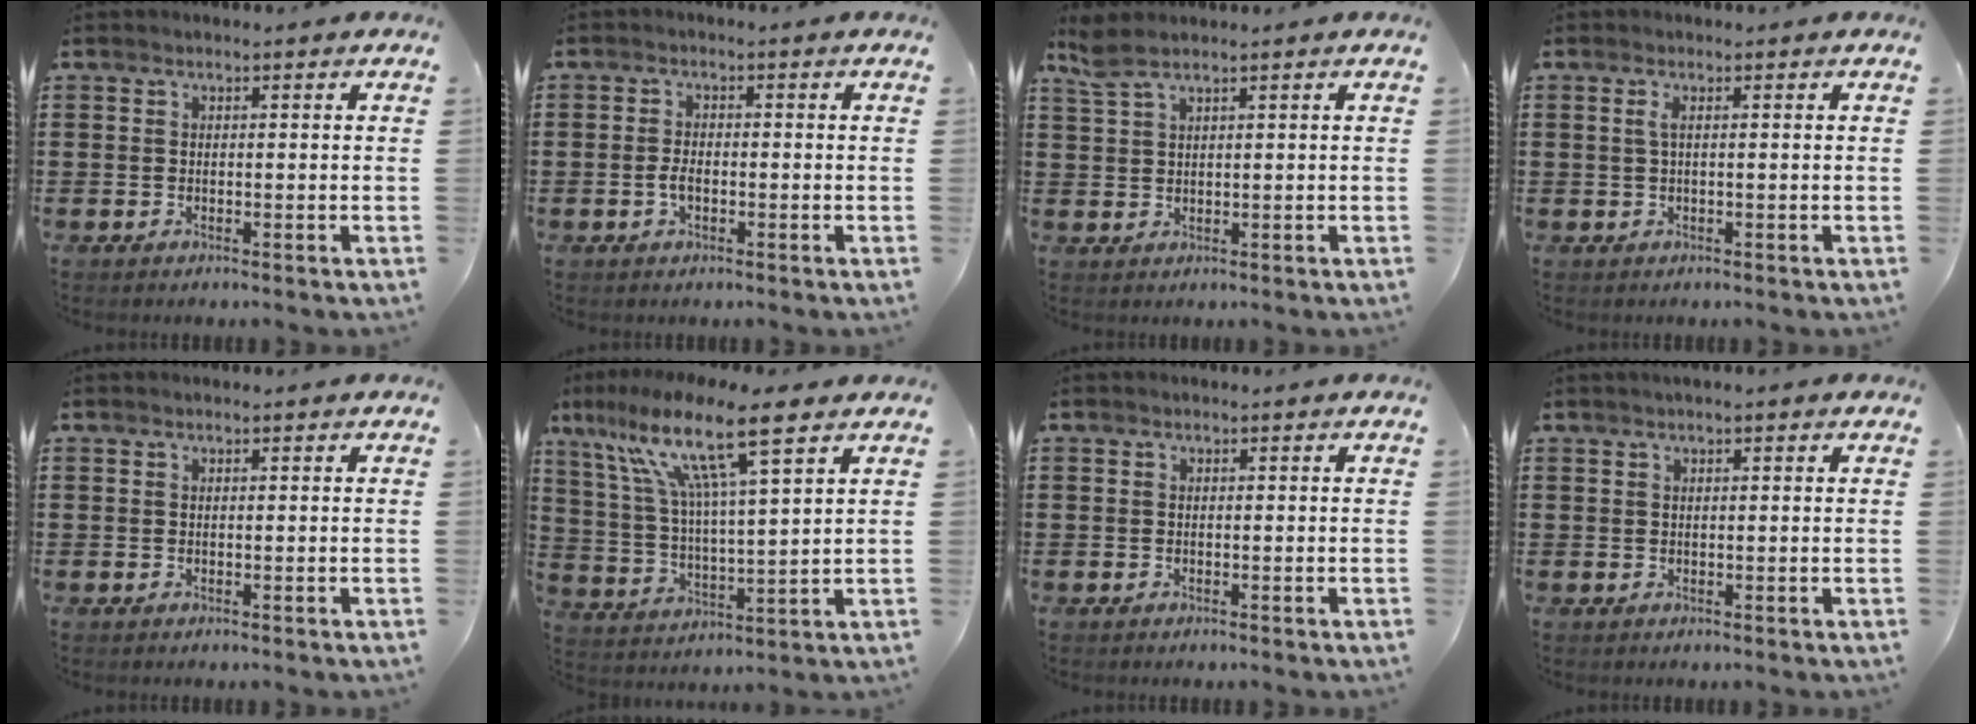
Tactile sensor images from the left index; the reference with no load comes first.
{"total": 2.3, "force": [-0.7, 1.1, 1.9], "torque": [-0.052, -0.003, -0.019]}
{"total": 2.5, "force": [1.7, 0.5, 1.8], "torque": [-0.039, 0.001, 0.030]}
{"total": 1.2, "force": [0.1, 0.1, 1.2], "torque": [-0.024, -0.001, 0.001]}
{"total": 0.0}
{"total": 13.0, "force": [8.4, 1.2, 9.9], "torque": [-0.207, -0.034, 0.133]}
{"total": 0.0}
{"total": 0.9, "force": [0.5, 0.0, 0.7], "torque": [-0.014, 0.002, 0.009]}